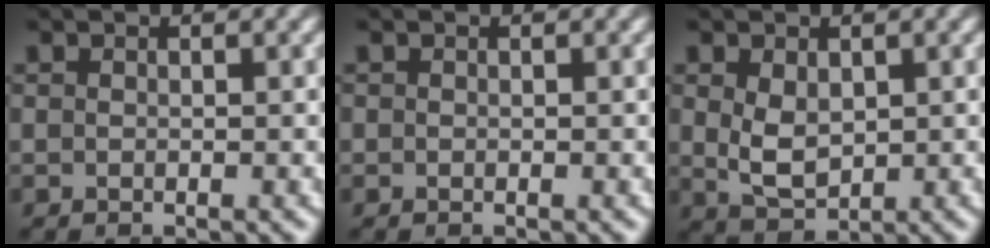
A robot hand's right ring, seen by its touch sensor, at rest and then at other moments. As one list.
[{"total": 0.0}, {"total": 3.1, "force": [0.0, 2.3, 2.2], "torque": [-0.058, -0.023, 0.019]}]